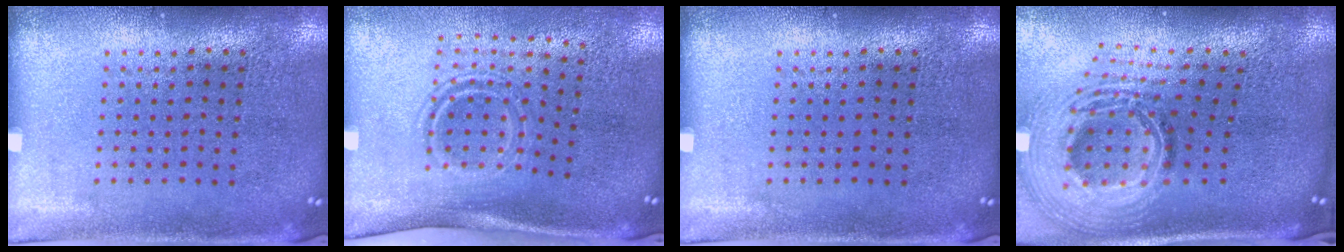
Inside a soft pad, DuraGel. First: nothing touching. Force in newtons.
{"total": 1.7, "press": 1.0, "slide": 1.3}
{"total": 0.0}
{"total": 2.8, "press": 2.0, "slide": 2.0}